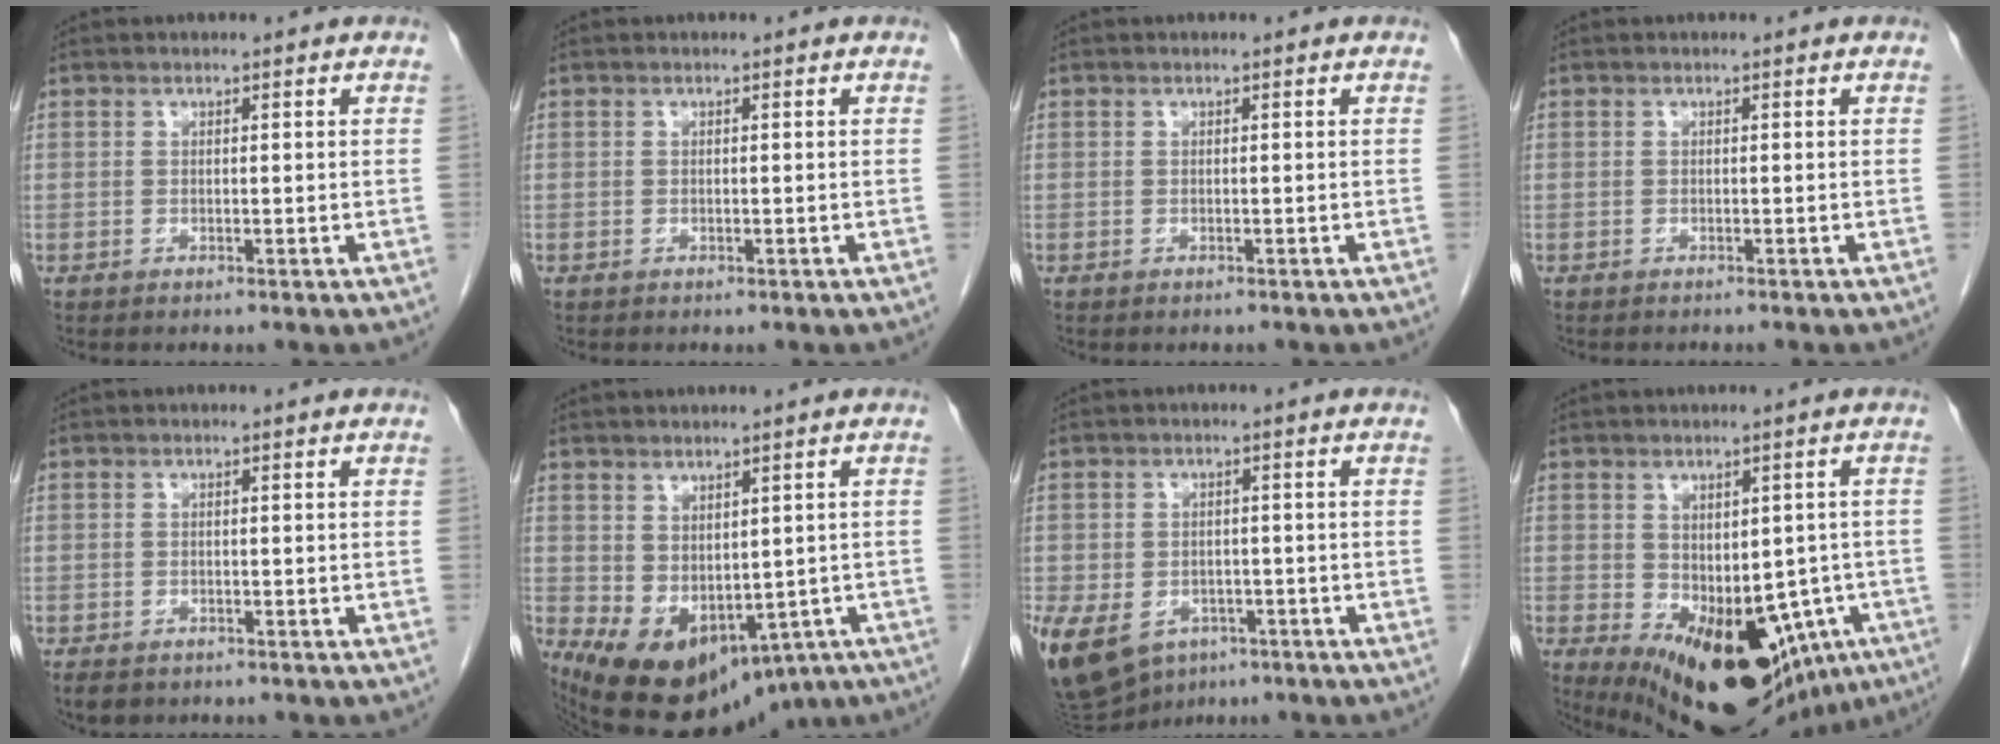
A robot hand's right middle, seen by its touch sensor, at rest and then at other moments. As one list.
[{"total": 0.0}, {"total": 0.0}, {"total": 0.9, "force": [-0.9, -0.1, 0.3], "torque": [-0.012, -0.004, -0.011]}, {"total": 3.7, "force": [-2.7, 2.0, 1.4], "torque": [-0.022, -0.004, -0.036]}, {"total": 15.9, "force": [-7.8, 9.1, 10.5], "torque": [-0.186, -0.024, -0.088]}, {"total": 18.1, "force": [-8.7, 13.1, 9.0], "torque": [-0.253, -0.017, -0.123]}, {"total": 21.3, "force": [-10.2, 11.3, 14.9], "torque": [-0.209, -0.034, -0.112]}]